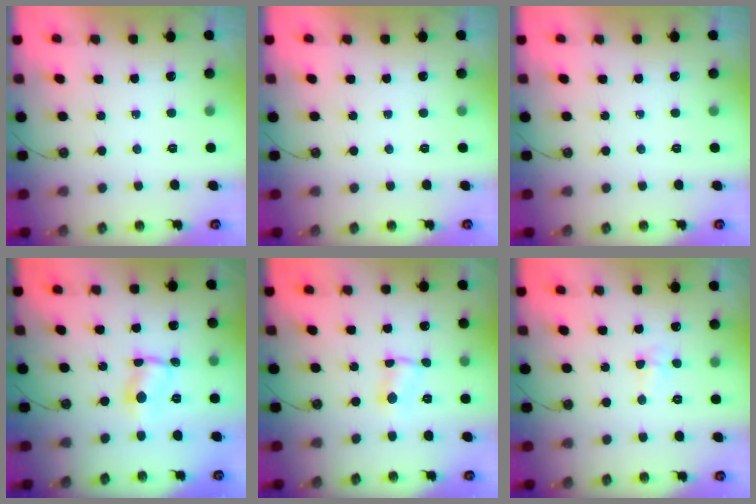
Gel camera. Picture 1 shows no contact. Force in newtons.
{"total": 0.0}
{"total": 0.0}
{"total": 1.6, "press": 1.5, "slide": 0.1}
{"total": 1.6, "press": 1.6, "slide": 0.3}
{"total": 3.0, "press": 2.9, "slide": 0.7}